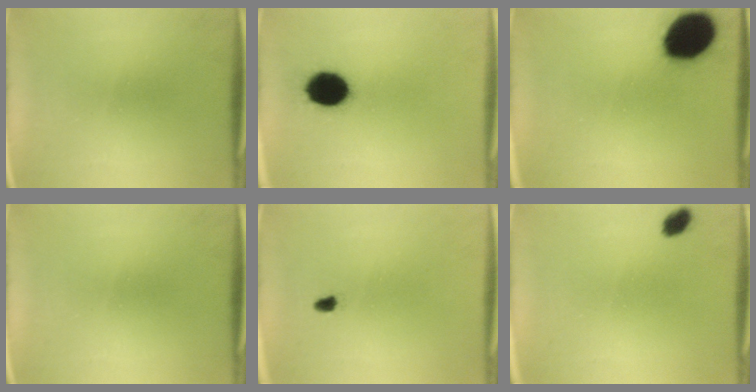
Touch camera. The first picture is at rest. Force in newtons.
{"total": 12.2}
{"total": 18.1}
{"total": 0.0}
{"total": 1.3}
{"total": 2.8}